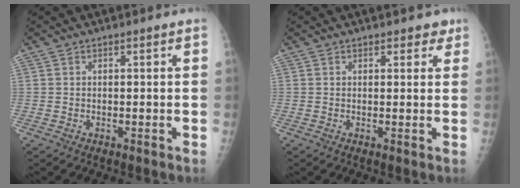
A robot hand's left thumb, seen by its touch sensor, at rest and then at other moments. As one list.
[{"total": 2.2, "force": [1.6, 1.5, 0.6], "torque": [0.023, -0.005, 0.012]}]